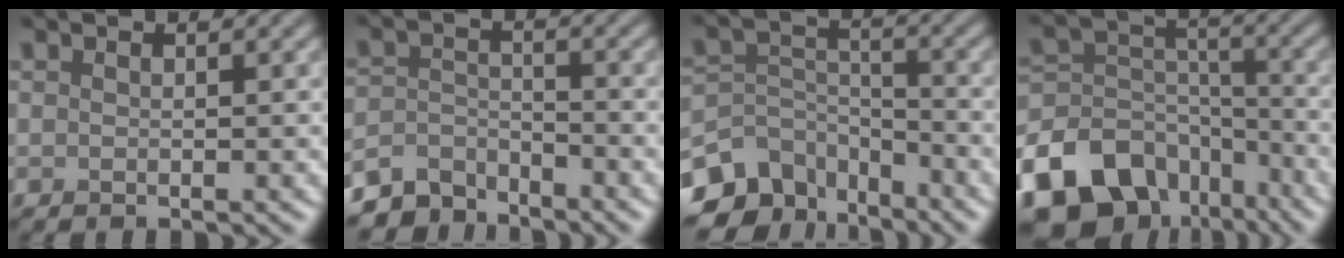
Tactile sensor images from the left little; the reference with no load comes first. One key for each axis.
{"total": 4.6, "fx": -4.3, "fy": 1.6, "fz": 0.5, "tx": -0.003, "ty": -0.004, "tz": -0.089}
{"total": 8.3, "fx": -6.0, "fy": 4.9, "fz": 3.1, "tx": -0.059, "ty": -0.013, "tz": -0.118}
{"total": 14.8, "fx": -9.6, "fy": 9.7, "fz": 5.7, "tx": -0.142, "ty": -0.003, "tz": -0.155}